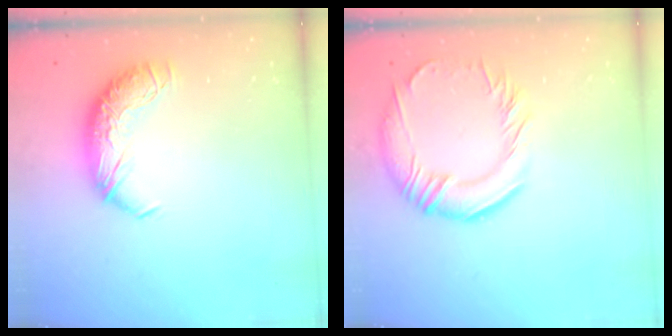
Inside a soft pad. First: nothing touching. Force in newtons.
{"total": 5.1, "press": 4.7, "slide": 2.1}